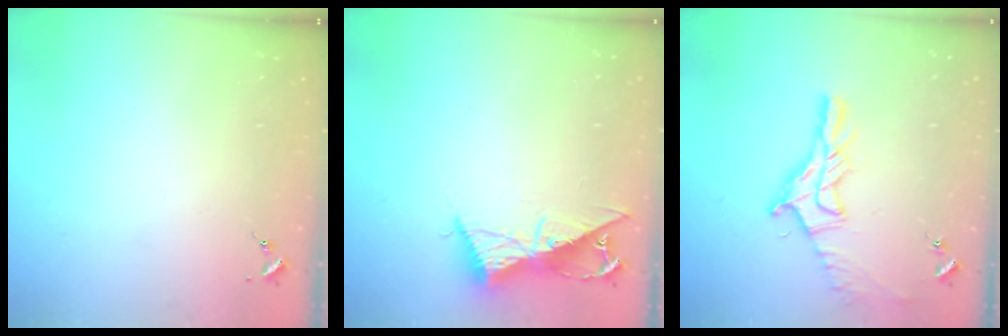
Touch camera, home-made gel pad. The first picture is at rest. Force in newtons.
{"total": 12.4, "press": 12.4, "slide": 1.0}
{"total": 13.3, "press": 13.3, "slide": 1.0}